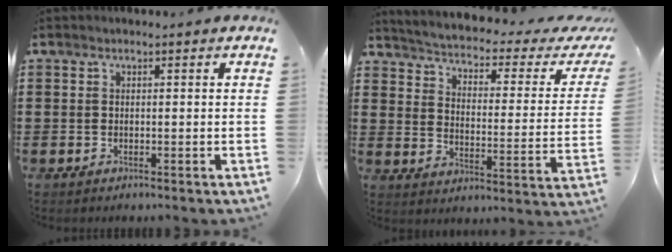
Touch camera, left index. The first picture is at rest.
{"total": 1.6, "force": [1.0, 0.0, 1.2], "torque": [-0.039, -0.026, 0.004]}